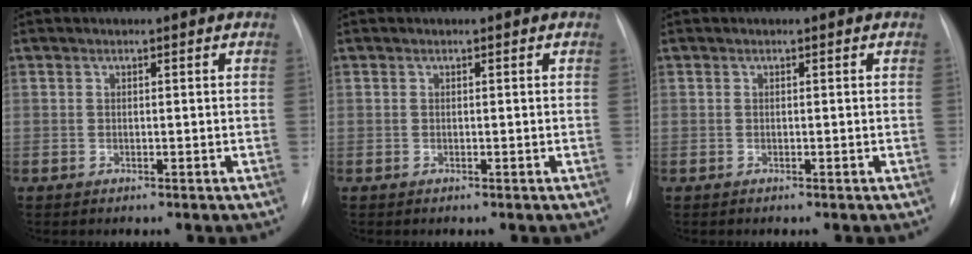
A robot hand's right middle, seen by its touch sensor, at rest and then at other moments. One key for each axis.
{"total": 0.0}
{"total": 0.0}